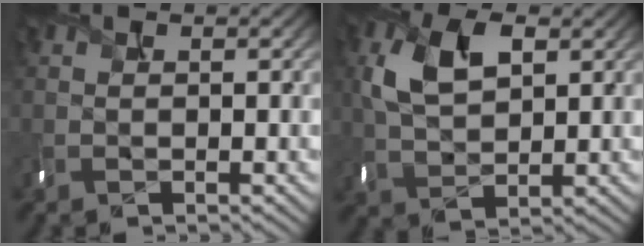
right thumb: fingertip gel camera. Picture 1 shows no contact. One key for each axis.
{"total": 7.2, "fx": 2.2, "fy": 4.2, "fz": 5.4, "tx": -0.123, "ty": 0.002, "tz": 0.042}